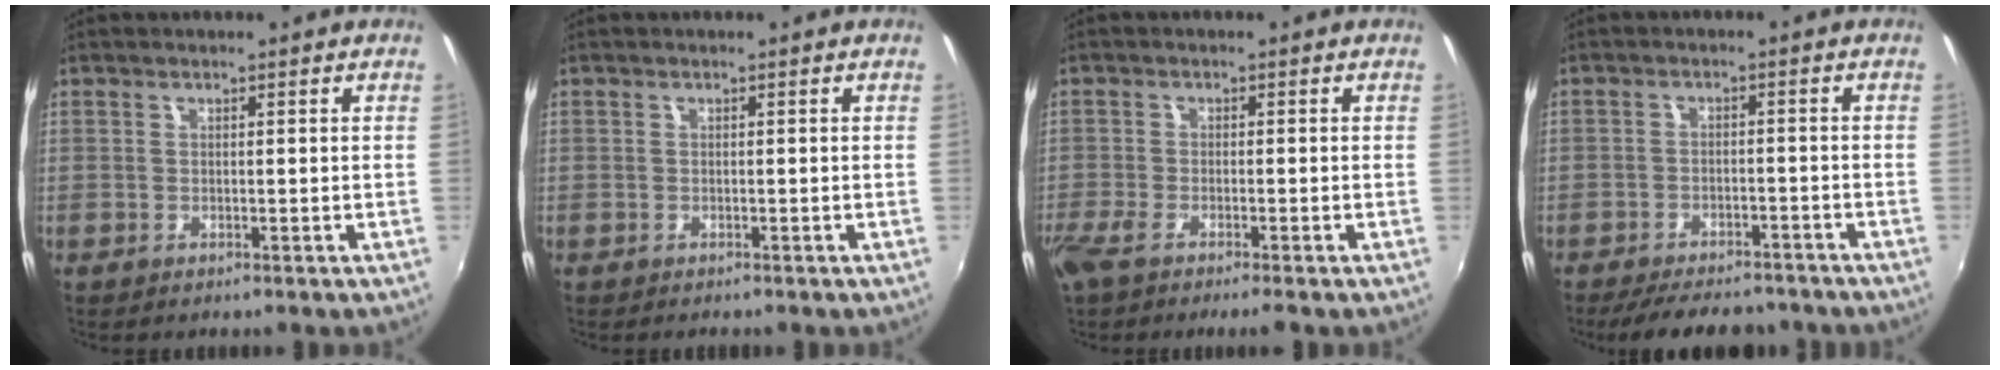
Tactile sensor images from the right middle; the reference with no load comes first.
{"total": 1.4, "force": [-1.3, 0.4, 0.1], "torque": [-0.009, 0.000, -0.022]}
{"total": 4.7, "force": [-3.6, 0.2, 3.0], "torque": [-0.069, -0.019, -0.068]}
{"total": 11.3, "force": [-9.3, 4.3, 4.8], "torque": [-0.109, -0.002, -0.131]}